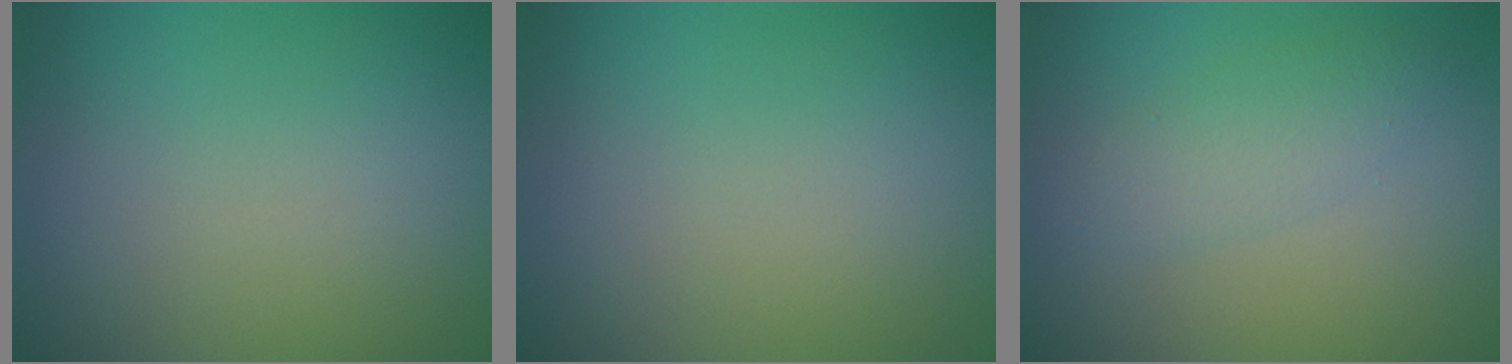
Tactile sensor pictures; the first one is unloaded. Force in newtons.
{"total": 0.0}
{"total": 2.2, "press": 2.2, "slide": 0.1}